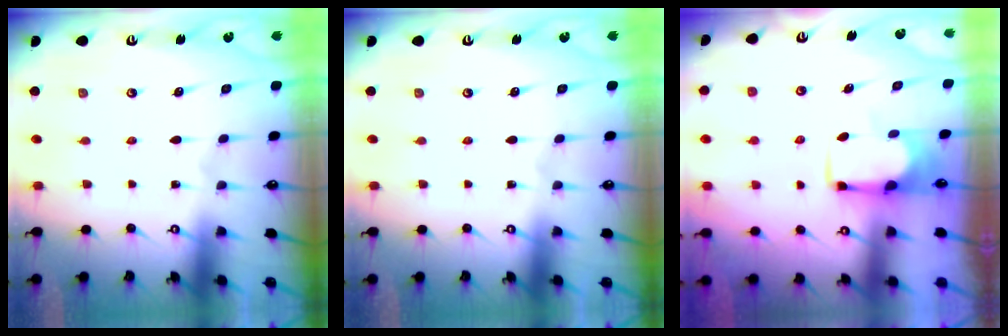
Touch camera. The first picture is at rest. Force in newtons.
{"total": 0.0}
{"total": 1.8, "press": 1.6, "slide": 0.8}